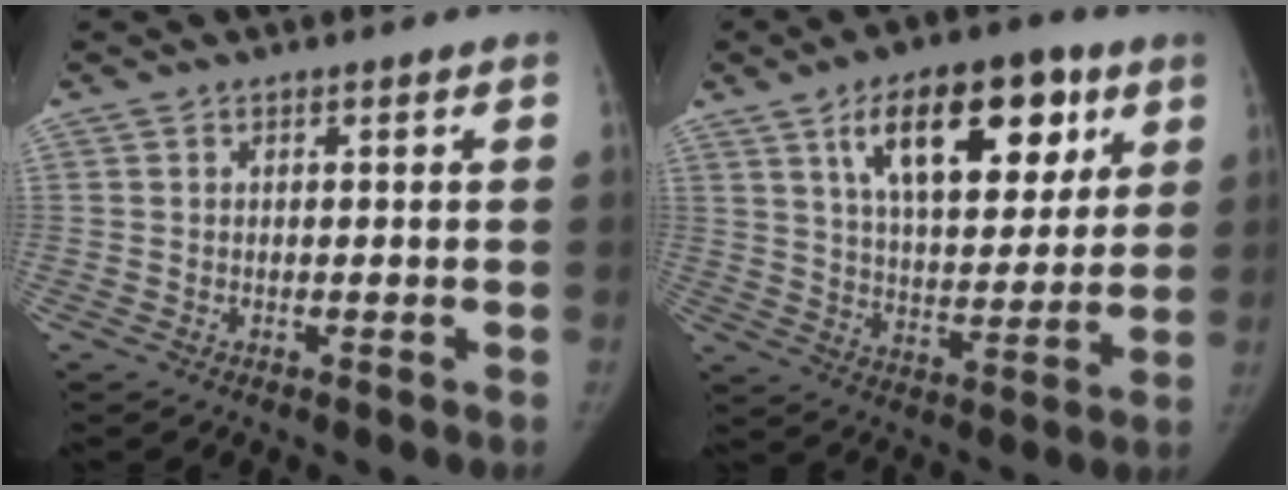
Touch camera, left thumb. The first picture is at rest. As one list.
[{"total": 20.1, "force": [9.5, 9.7, 14.9], "torque": [-0.180, -0.035, 0.159]}]